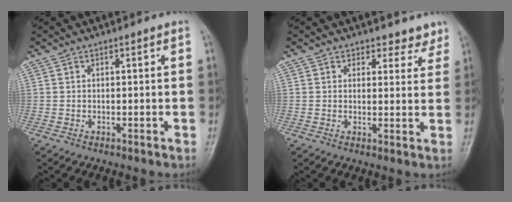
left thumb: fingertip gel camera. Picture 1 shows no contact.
{"total": 4.1, "force": [3.4, 2.4, 0.1], "torque": [0.030, -0.023, 0.031]}